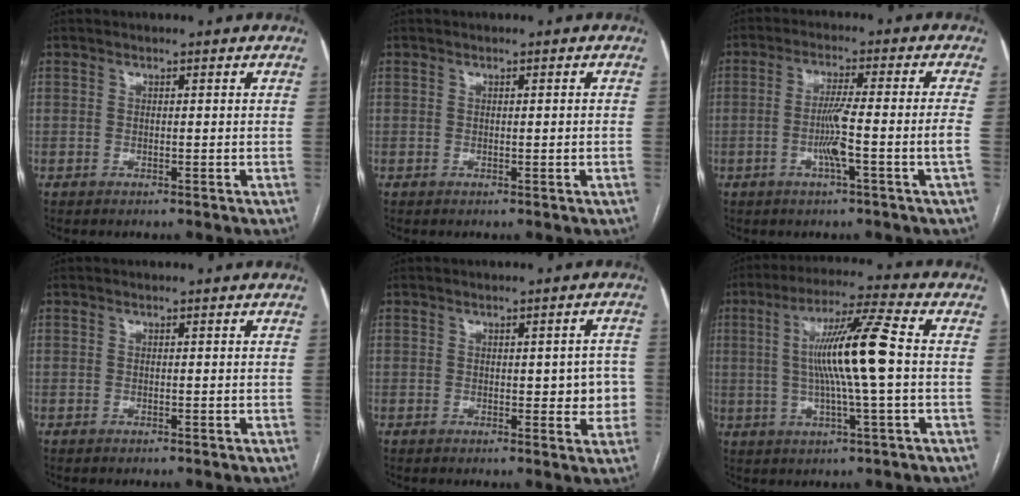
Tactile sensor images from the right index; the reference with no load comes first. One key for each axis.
{"total": 0.7, "fx": -0.1, "fy": -0.1, "fz": 0.6, "tx": -0.011, "ty": -0.001, "tz": 0.002}
{"total": 6.9, "fx": -2.1, "fy": -1.3, "fz": 6.4, "tx": -0.121, "ty": 0.001, "tz": -0.037}
{"total": 0.0}
{"total": 5.0, "fx": -0.2, "fy": 2.0, "fz": 4.6, "tx": -0.045, "ty": 0.009, "tz": 0.001}
{"total": 12.2, "fx": 0.5, "fy": -0.5, "fz": 12.2, "tx": -0.225, "ty": 0.007, "tz": 0.007}